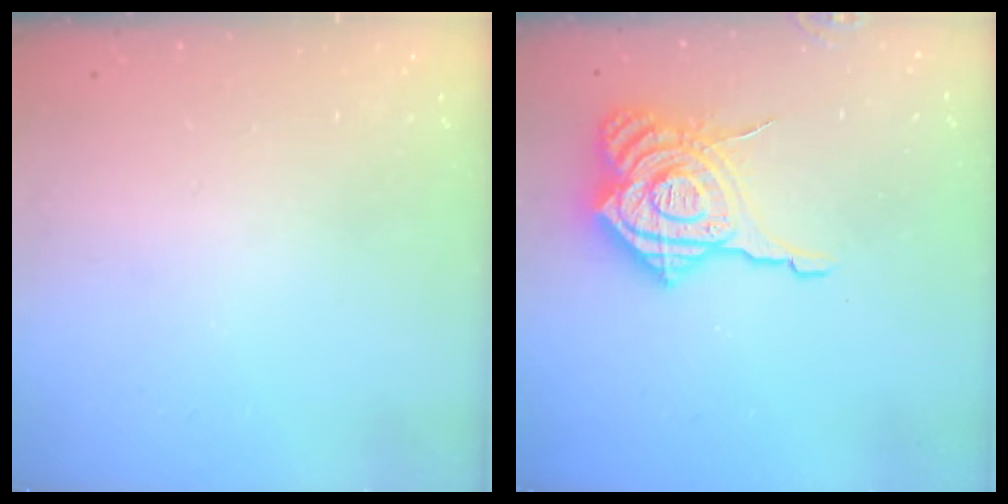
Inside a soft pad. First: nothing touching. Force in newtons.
{"total": 20.1, "press": 20.0, "slide": 2.1}